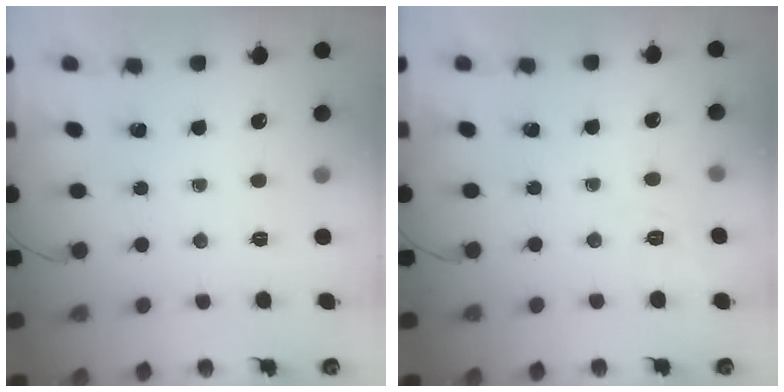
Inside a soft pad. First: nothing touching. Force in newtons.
{"total": 2.0, "press": 0.1, "slide": 2.0}